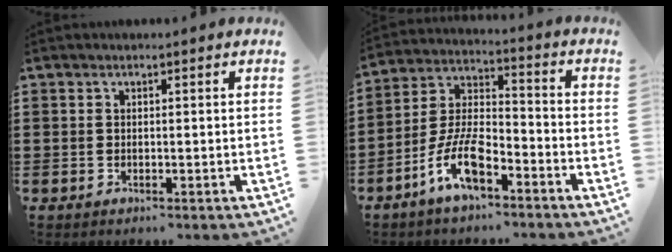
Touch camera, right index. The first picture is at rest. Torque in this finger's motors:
{"motor_torque": [1.11, 1.03, 0.29, 0.21]}